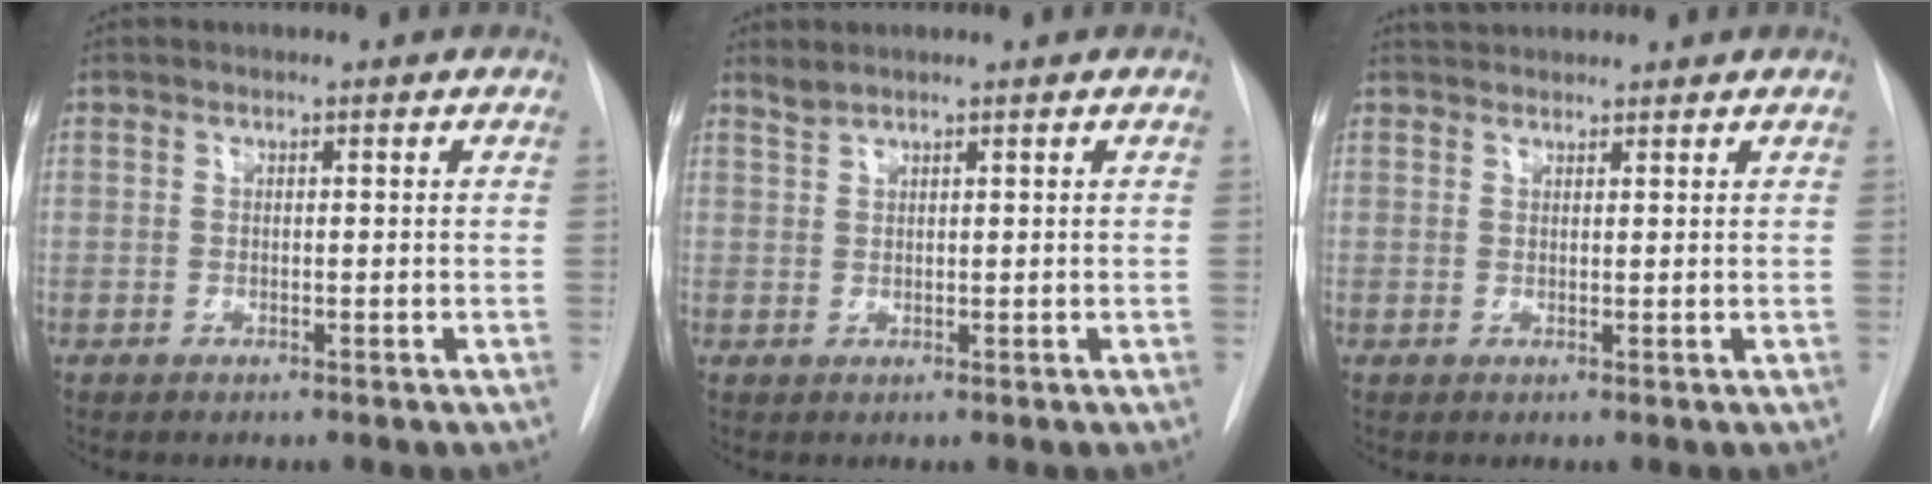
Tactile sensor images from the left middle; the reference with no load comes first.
{"total": 1.3, "force": [1.2, -0.1, 0.3], "torque": [-0.009, 0.007, 0.029]}
{"total": 3.2, "force": [3.0, 0.7, 0.7], "torque": [-0.010, 0.030, 0.051]}